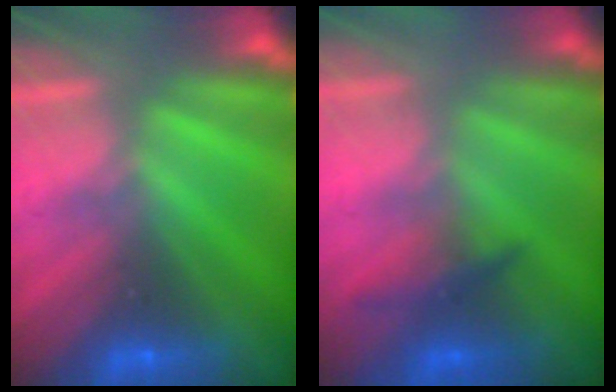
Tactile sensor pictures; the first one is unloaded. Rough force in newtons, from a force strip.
{"total": 1.8}